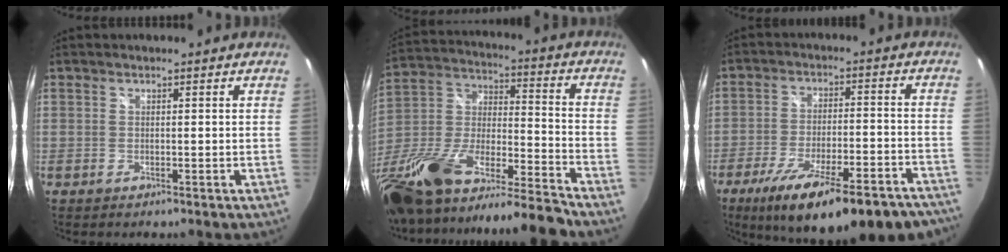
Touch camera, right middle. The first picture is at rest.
{"total": 27.3, "force": [-19.3, 5.4, 18.5], "torque": [-0.329, -0.034, -0.327]}
{"total": 25.7, "force": [-19.3, 6.6, 15.5], "torque": [-0.249, -0.042, -0.264]}